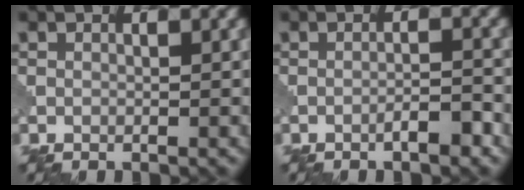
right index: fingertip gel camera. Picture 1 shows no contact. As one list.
[{"total": 2.0, "force": [-1.3, 0.2, 1.5], "torque": [-0.021, 0.008, -0.024]}]